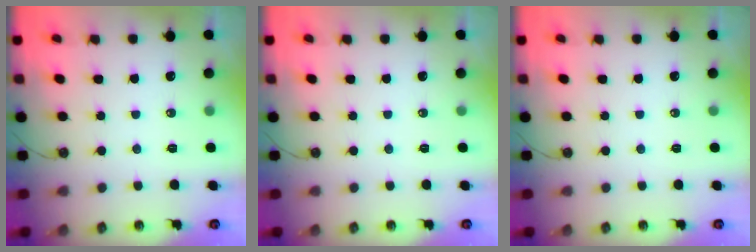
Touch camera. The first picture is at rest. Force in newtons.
{"total": 0.0}
{"total": 0.0}